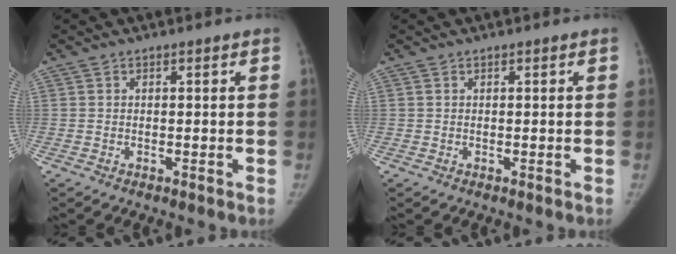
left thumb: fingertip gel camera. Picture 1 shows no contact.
{"total": 0.0}